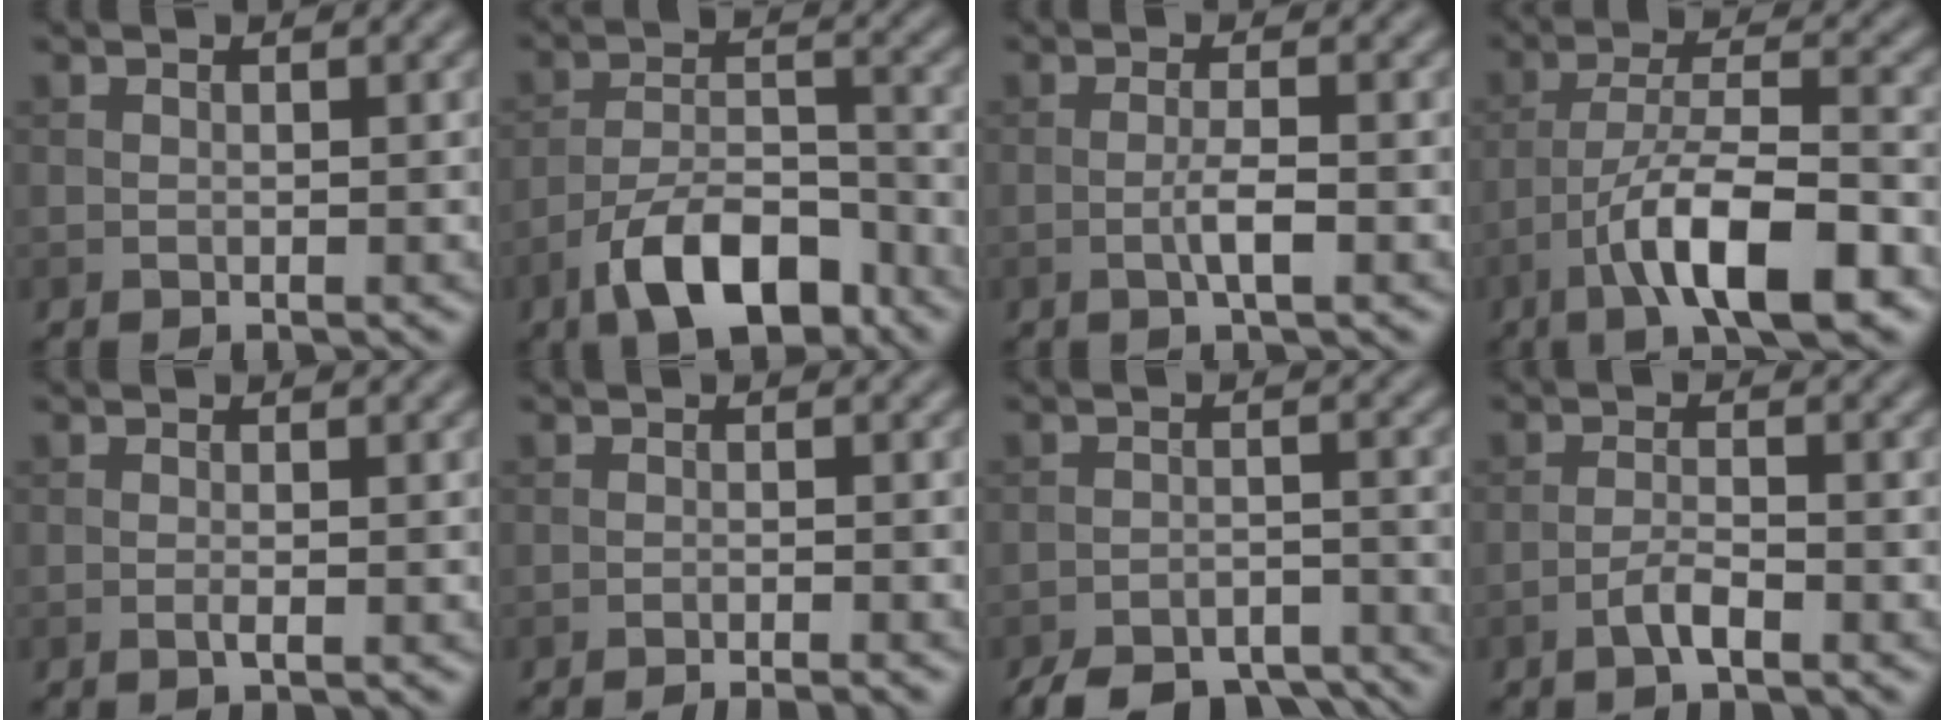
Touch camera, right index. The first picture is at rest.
{"total": 8.4, "force": [-5.3, 3.4, 5.5], "torque": [-0.089, 0.003, -0.098]}
{"total": 2.2, "force": [-0.7, 0.2, 2.0], "torque": [-0.038, 0.003, -0.016]}
{"total": 9.7, "force": [-5.1, 2.7, 7.7], "torque": [-0.131, 0.012, -0.090]}
{"total": 0.8, "force": [-0.3, 0.1, 0.8], "torque": [-0.015, -0.003, -0.007]}
{"total": 2.1, "force": [-1.7, 0.2, 1.2], "torque": [-0.015, 0.003, -0.030]}
{"total": 8.8, "force": [-7.8, 3.0, 2.7], "torque": [-0.035, -0.020, -0.111]}
{"total": 2.0, "force": [-1.3, 0.4, 1.5], "torque": [-0.030, 0.005, -0.029]}